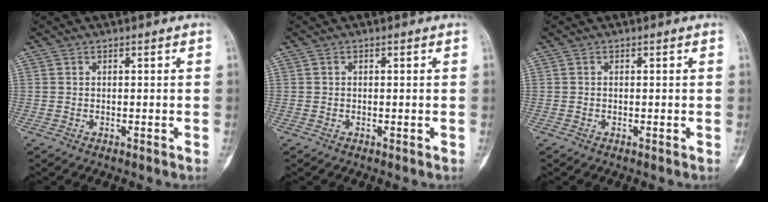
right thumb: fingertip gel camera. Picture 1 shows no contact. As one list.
[{"total": 0.0}, {"total": 0.0}]